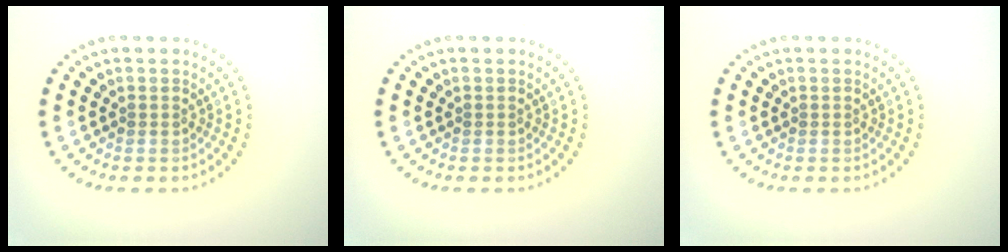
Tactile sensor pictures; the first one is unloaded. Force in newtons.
{"total": 0.0}
{"total": 0.0}